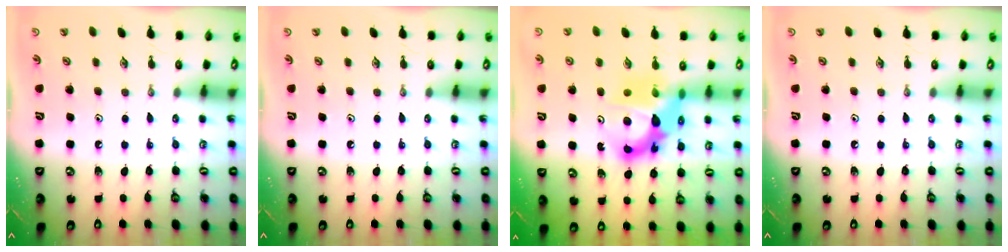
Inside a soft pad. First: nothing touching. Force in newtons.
{"total": 0.0}
{"total": 10.9, "press": 10.8, "slide": 0.9}
{"total": 0.0}